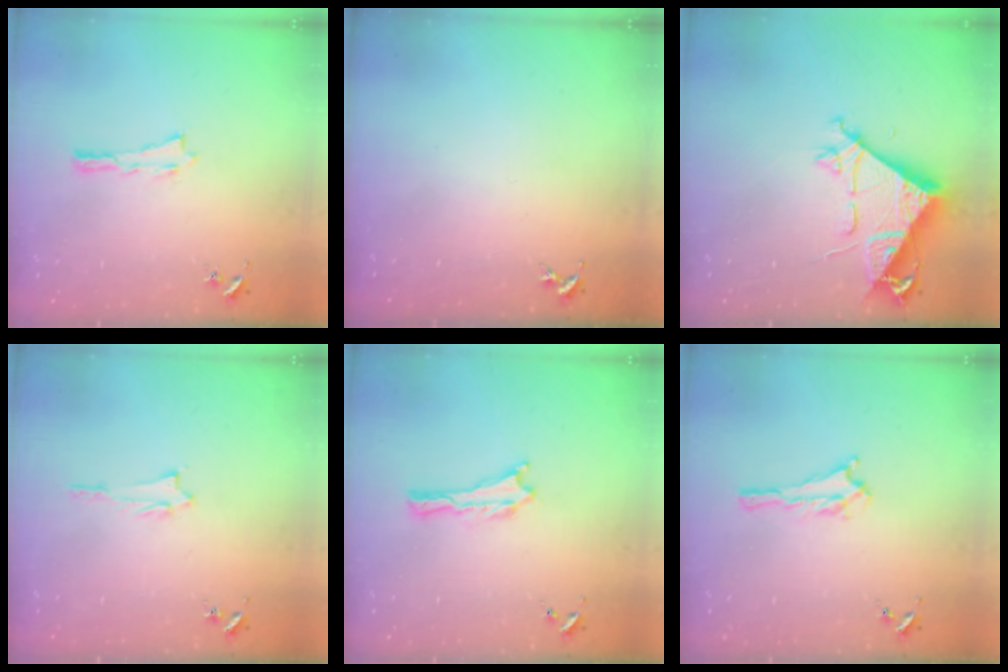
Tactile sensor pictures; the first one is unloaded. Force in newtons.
{"total": 0.0}
{"total": 8.0, "press": 8.0, "slide": 0.7}
{"total": 1.2, "press": 1.2, "slide": 0.1}
{"total": 0.0}
{"total": 1.5, "press": 1.4, "slide": 0.2}